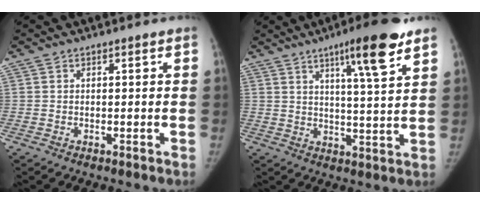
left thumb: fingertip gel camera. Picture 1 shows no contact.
{"total": 12.5, "force": [7.3, 1.5, 10.1], "torque": [-0.145, -0.035, 0.108]}